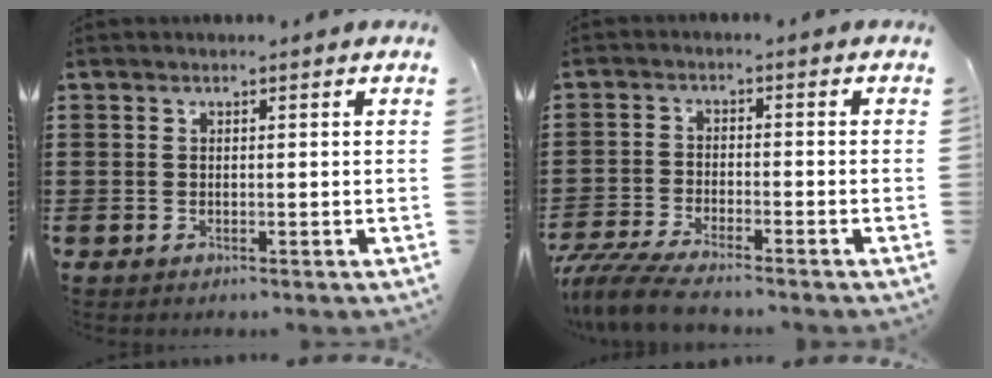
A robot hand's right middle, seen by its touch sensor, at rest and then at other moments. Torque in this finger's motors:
{"motor_torque": [1.14, 0.10, 0.46, 0.13]}